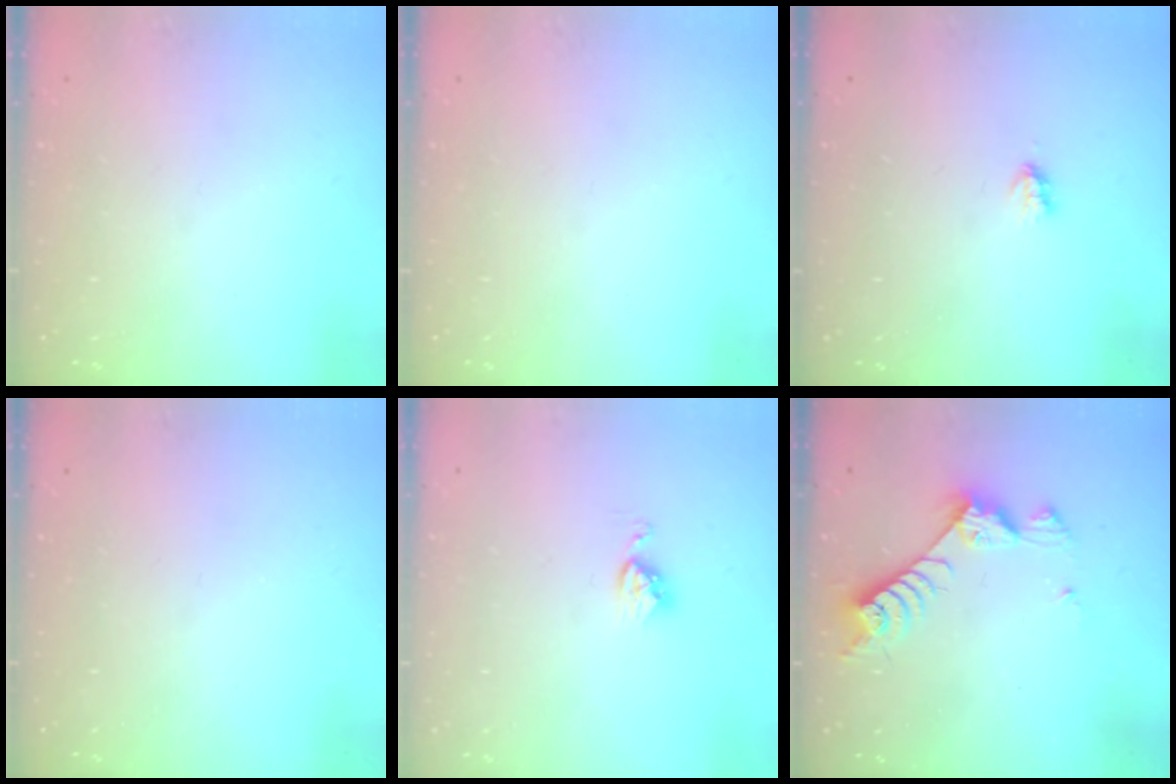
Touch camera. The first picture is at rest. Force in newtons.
{"total": 0.0}
{"total": 1.7, "press": 1.7, "slide": 0.3}
{"total": 0.0}
{"total": 3.7, "press": 3.7, "slide": 0.5}
{"total": 7.9, "press": 7.8, "slide": 1.3}